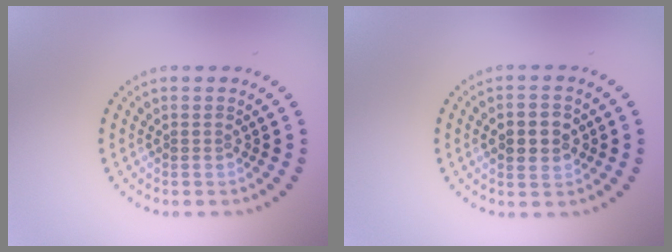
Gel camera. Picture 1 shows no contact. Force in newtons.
{"total": 4.5, "press": 4.5, "slide": 0.2}